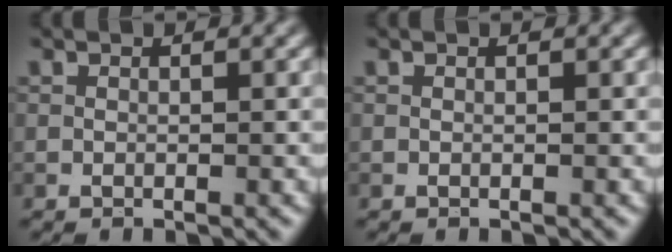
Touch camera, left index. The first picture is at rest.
{"total": 0.0}